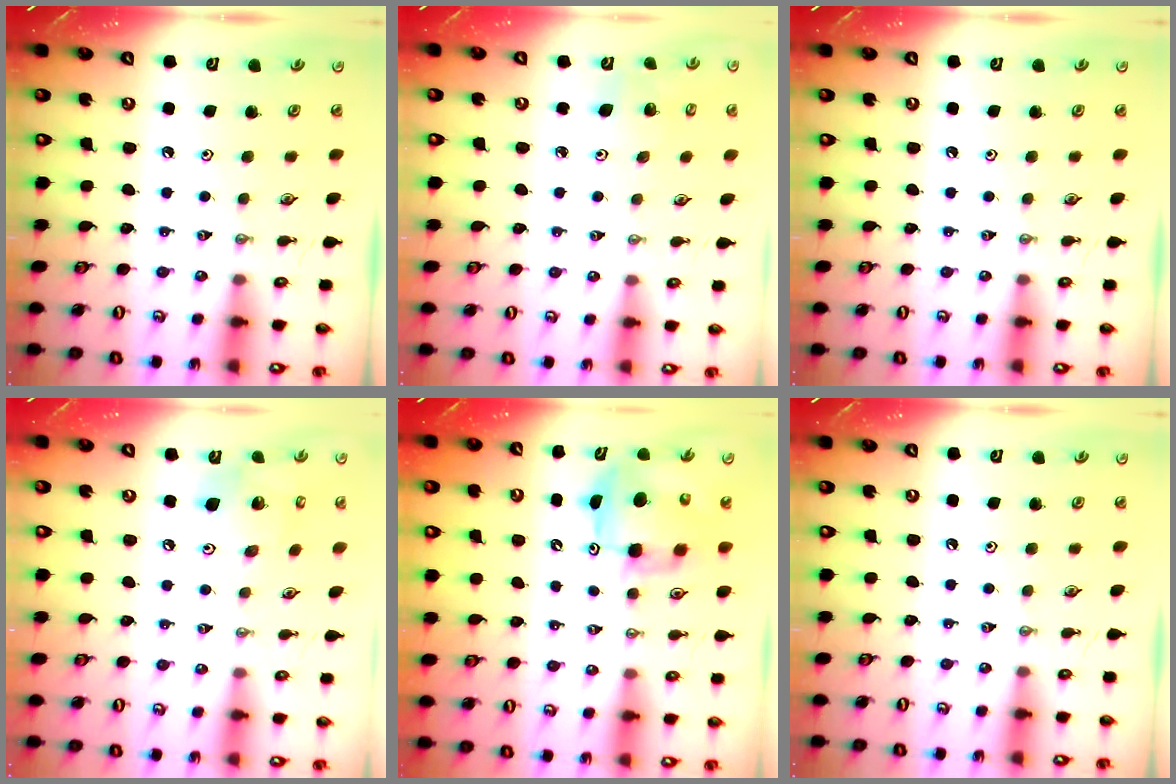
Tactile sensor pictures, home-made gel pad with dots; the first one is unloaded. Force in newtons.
{"total": 6.3, "press": 6.2, "slide": 1.0}
{"total": 0.0}
{"total": 12.3, "press": 12.2, "slide": 1.6}
{"total": 7.8, "press": 7.7, "slide": 0.7}
{"total": 0.0}